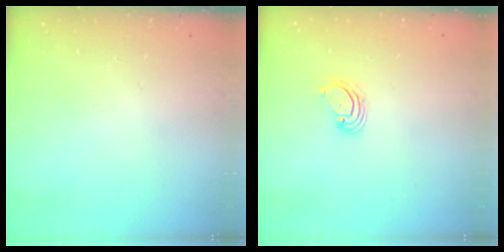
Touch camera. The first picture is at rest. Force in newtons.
{"total": 2.8, "press": 2.8, "slide": 0.2}